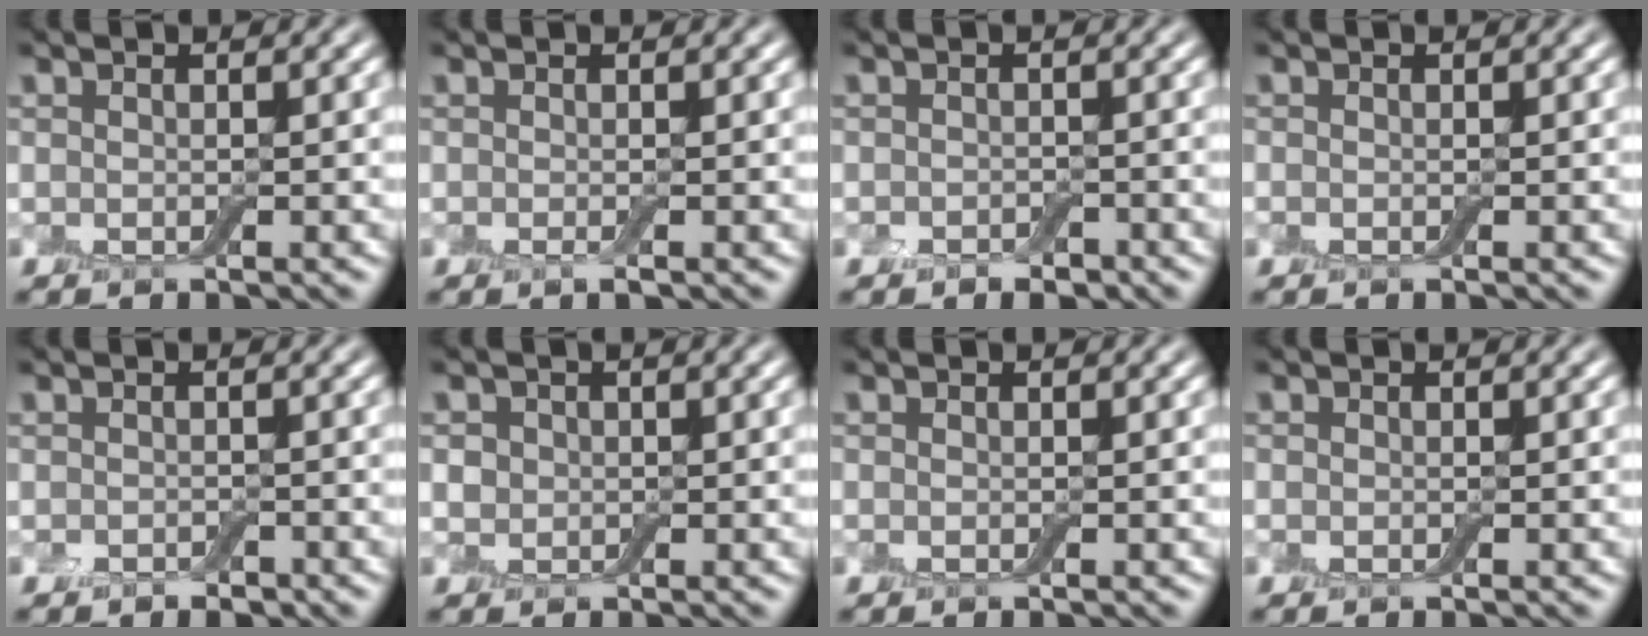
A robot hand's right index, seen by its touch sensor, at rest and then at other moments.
{"total": 0.7, "force": [-0.2, 0.1, 0.7], "torque": [-0.012, -0.005, -0.004]}
{"total": 1.4, "force": [-1.0, 0.8, 0.6], "torque": [-0.010, -0.001, -0.019]}
{"total": 0.0}
{"total": 1.1, "force": [-0.7, 0.6, 0.4], "torque": [-0.006, -0.001, -0.013]}
{"total": 1.4, "force": [0.1, 1.4, 0.4], "torque": [-0.003, -0.001, -0.001]}
{"total": 0.0}
{"total": 0.5, "force": [-0.1, 0.5, 0.1], "torque": [-0.001, -0.003, -0.002]}